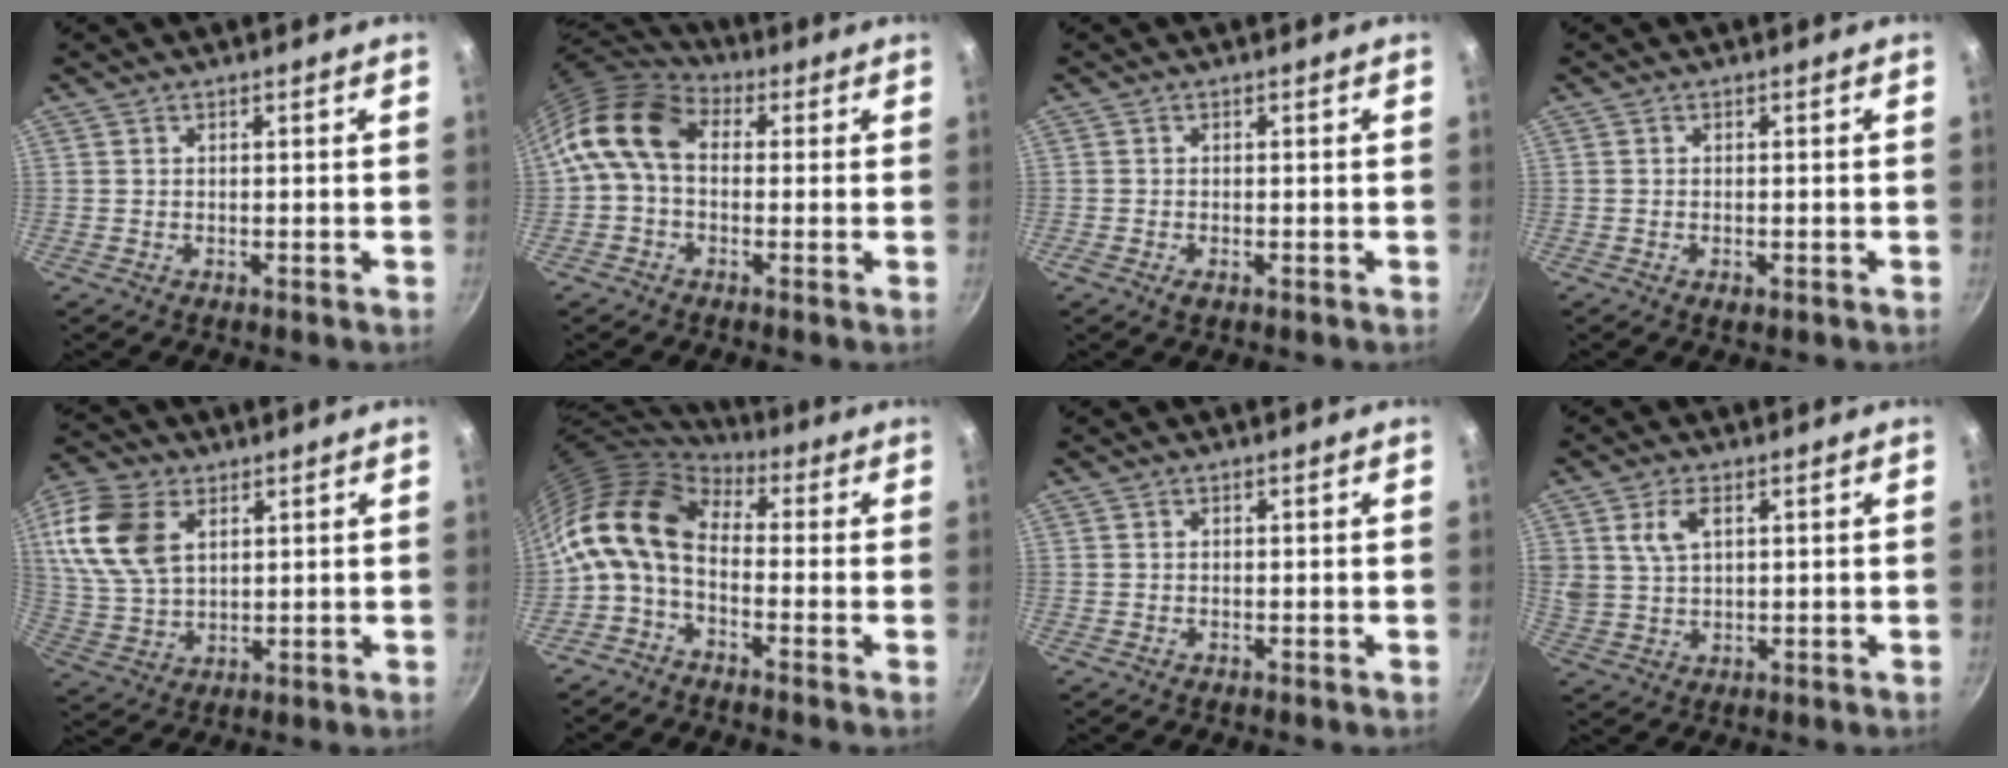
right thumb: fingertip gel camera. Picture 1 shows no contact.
{"total": 11.6, "force": [1.3, 8.1, 8.1], "torque": [-0.137, 0.026, 0.002]}
{"total": 1.4, "force": [-0.7, 0.7, 1.1], "torque": [-0.022, 0.000, -0.013]}
{"total": 1.5, "force": [-0.6, 0.7, 1.1], "torque": [-0.019, -0.001, -0.010]}
{"total": 14.2, "force": [4.8, 9.2, 9.8], "torque": [-0.183, -0.010, 0.096]}
{"total": 12.3, "force": [-0.7, 7.5, 9.7], "torque": [-0.180, 0.026, -0.034]}
{"total": 0.0}
{"total": 6.0, "force": [2.2, 3.6, 4.2], "torque": [-0.072, -0.003, 0.047]}